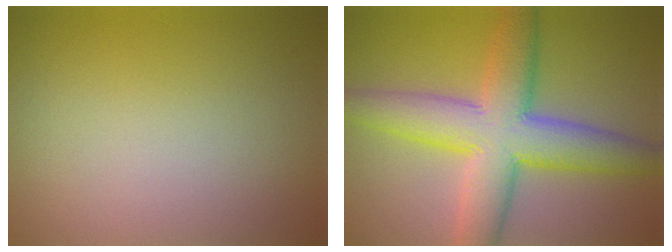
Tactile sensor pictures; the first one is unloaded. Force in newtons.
{"total": 9.1, "press": 9.1, "slide": 0.7}